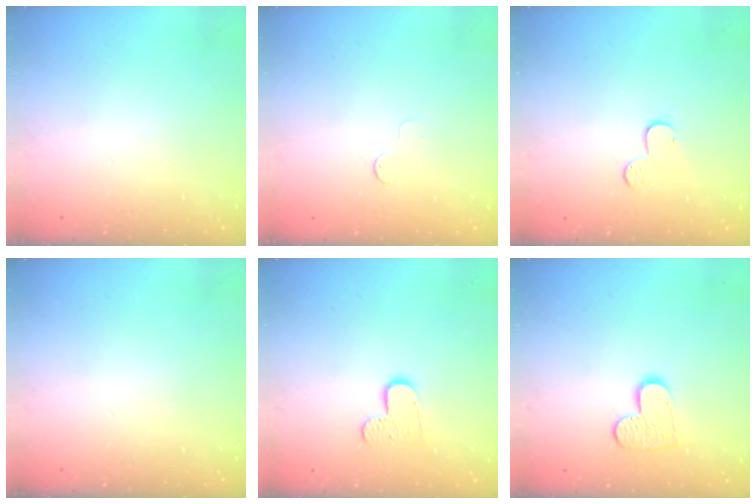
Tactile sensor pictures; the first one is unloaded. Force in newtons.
{"total": 2.7, "press": 2.7, "slide": 0.2}
{"total": 5.5, "press": 5.5, "slide": 0.5}
{"total": 0.0}
{"total": 8.0, "press": 7.9, "slide": 0.6}
{"total": 8.1, "press": 8.1, "slide": 0.1}